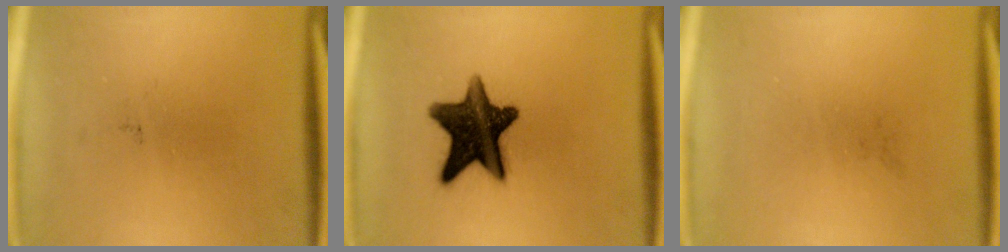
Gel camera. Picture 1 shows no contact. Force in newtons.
{"total": 14.3}
{"total": 0.0}